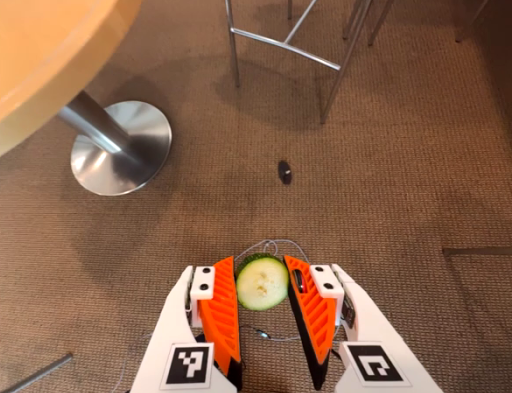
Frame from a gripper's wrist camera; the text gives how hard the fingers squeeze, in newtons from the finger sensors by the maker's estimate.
{"total": 9.9, "left": 9.6, "right": 10.2}